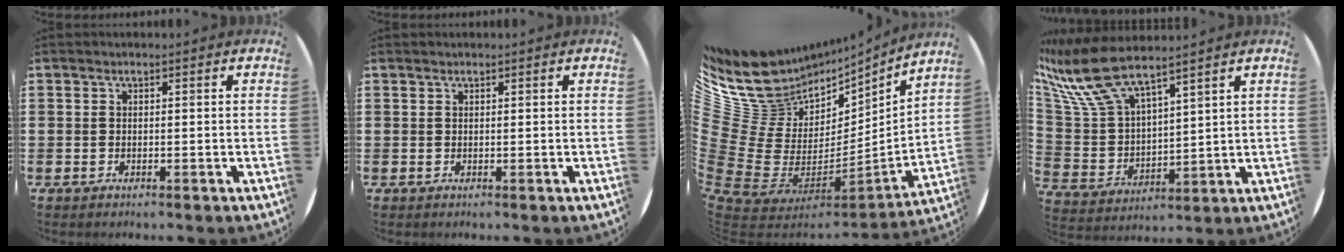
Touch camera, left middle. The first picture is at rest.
{"total": 0.0}
{"total": 12.4, "force": [5.9, 10.2, 4.1], "torque": [-0.153, -0.080, 0.111]}
{"total": 10.6, "force": [8.9, 2.4, 5.2], "torque": [-0.142, -0.036, 0.161]}